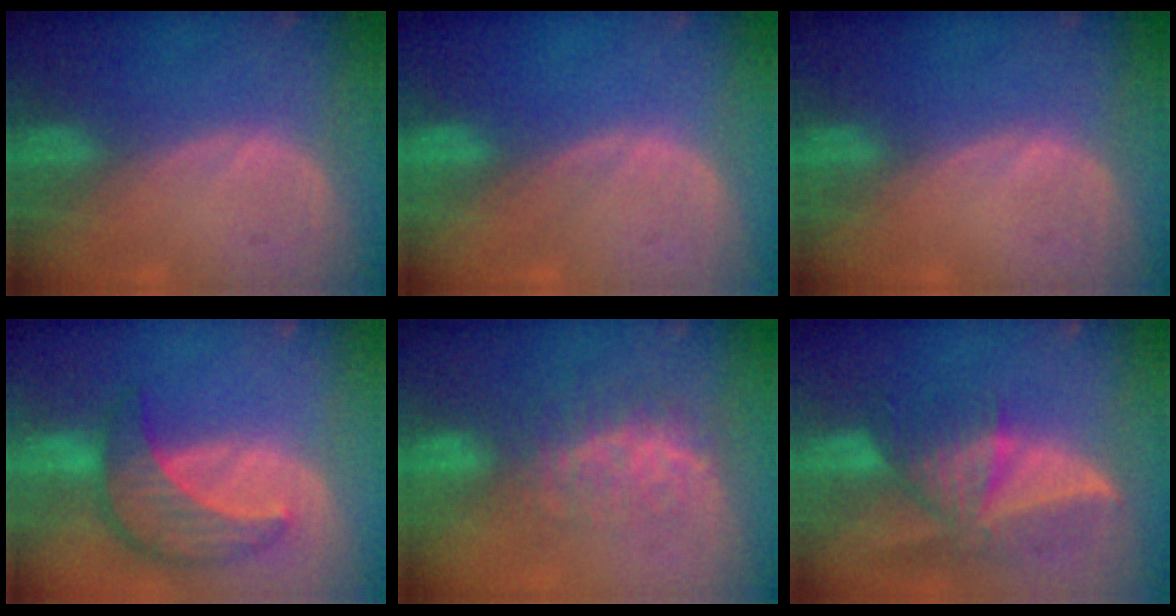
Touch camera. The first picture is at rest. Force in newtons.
{"total": 0.0}
{"total": 0.0}
{"total": 8.6, "press": 7.7, "slide": 3.8}
{"total": 8.0, "press": 7.3, "slide": 3.3}
{"total": 9.2, "press": 8.3, "slide": 4.0}